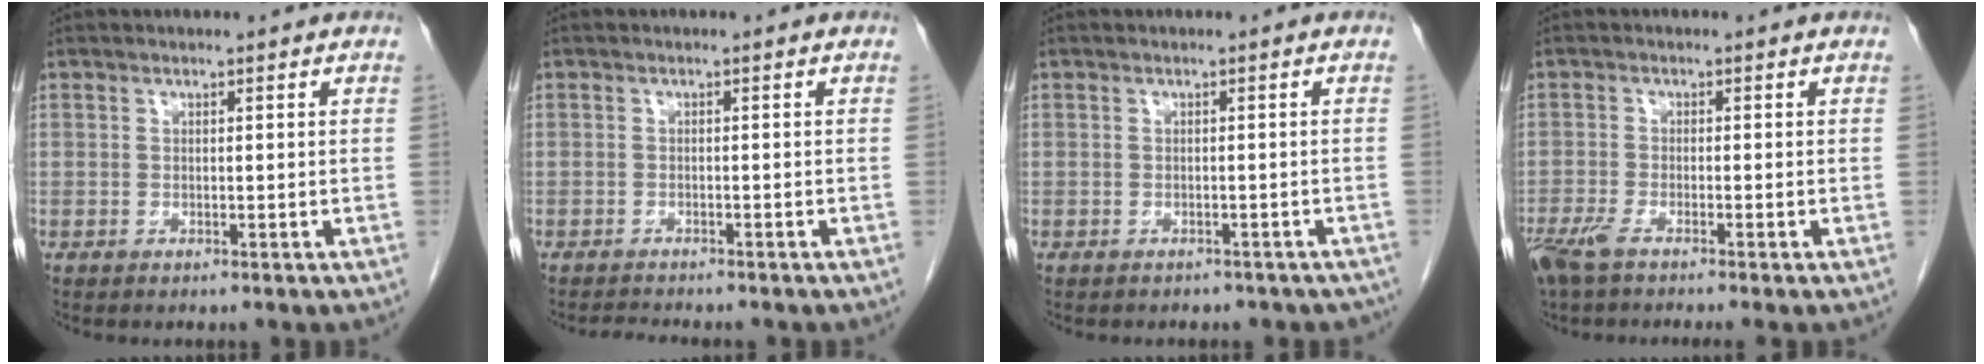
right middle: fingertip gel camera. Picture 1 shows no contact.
{"total": 2.9, "force": [-2.7, 0.2, 1.1], "torque": [-0.018, -0.009, -0.038]}
{"total": 6.6, "force": [-5.6, 3.2, 1.5], "torque": [-0.019, 0.001, -0.050]}
{"total": 4.8, "force": [-3.6, 0.2, 3.2], "torque": [-0.059, -0.012, -0.067]}